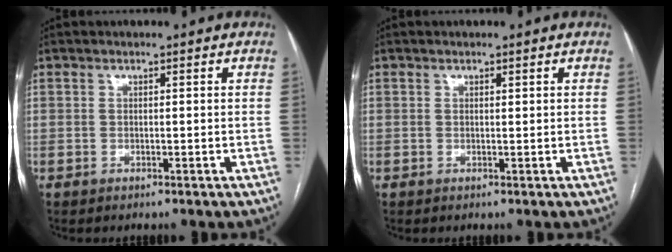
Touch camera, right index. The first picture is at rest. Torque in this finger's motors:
{"motor_torque": [-0.24, 0.32, 0.00, 0.00]}